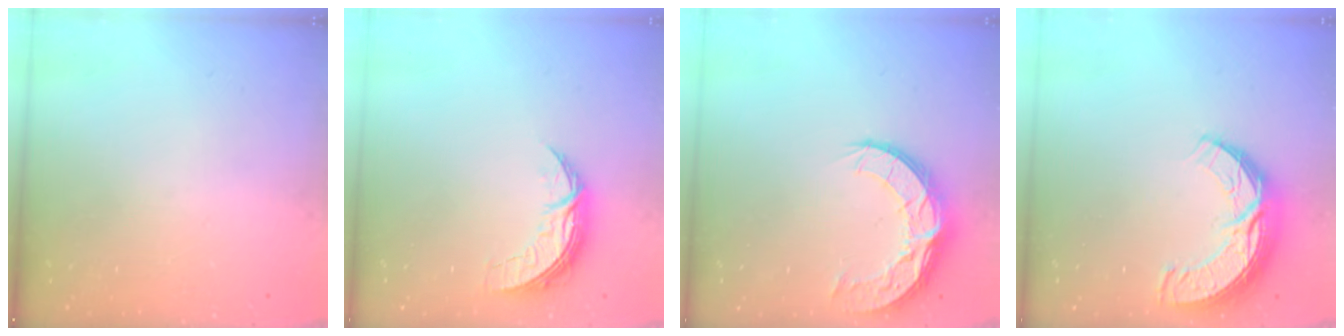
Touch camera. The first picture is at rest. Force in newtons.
{"total": 7.2, "press": 7.2, "slide": 0.2}
{"total": 12.0, "press": 11.9, "slide": 0.8}
{"total": 11.4, "press": 11.4, "slide": 0.8}